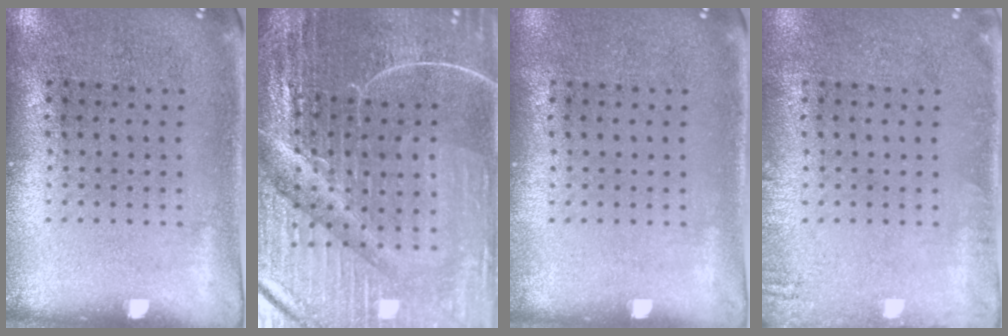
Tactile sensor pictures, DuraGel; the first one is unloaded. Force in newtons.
{"total": 6.6, "press": 5.9, "slide": 3.0}
{"total": 0.0}
{"total": 1.1, "press": 1.1, "slide": 0.2}